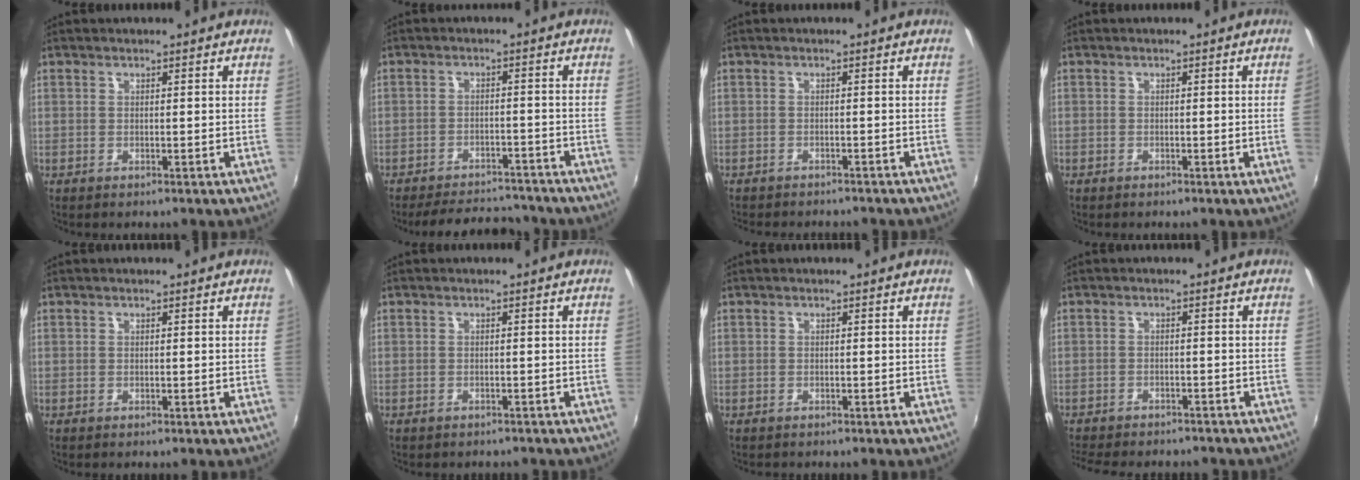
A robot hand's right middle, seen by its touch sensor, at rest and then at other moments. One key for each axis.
{"total": 11.8, "fx": -10.4, "fy": 3.9, "fz": 3.8, "tx": -0.094, "ty": 0.016, "tz": -0.137}
{"total": 5.2, "fx": -4.8, "fy": 1.1, "fz": 1.7, "tx": -0.046, "ty": -0.012, "tz": -0.069}
{"total": 0.7, "fx": -0.2, "fy": -0.4, "fz": 0.6, "tx": -0.008, "ty": -0.001, "tz": -0.004}
{"total": 0.0}
{"total": 2.5, "fx": -2.3, "fy": 0.8, "fz": 0.7, "tx": -0.017, "ty": -0.011, "tz": -0.027}
{"total": 0.6, "fx": -0.5, "fy": 0.3, "fz": -0.1, "tx": -0.001, "ty": 0.001, "tz": -0.009}
{"total": 11.5, "fx": -10.1, "fy": 3.0, "fz": 4.6, "tx": -0.107, "ty": -0.020, "tz": -0.146}